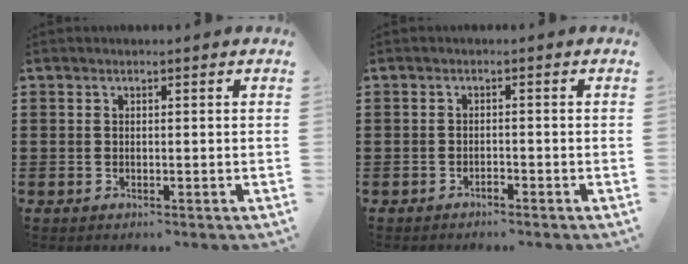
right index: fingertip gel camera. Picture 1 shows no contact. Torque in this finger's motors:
{"motor_torque": [0.67, 0.92, 0.05, 0.01]}